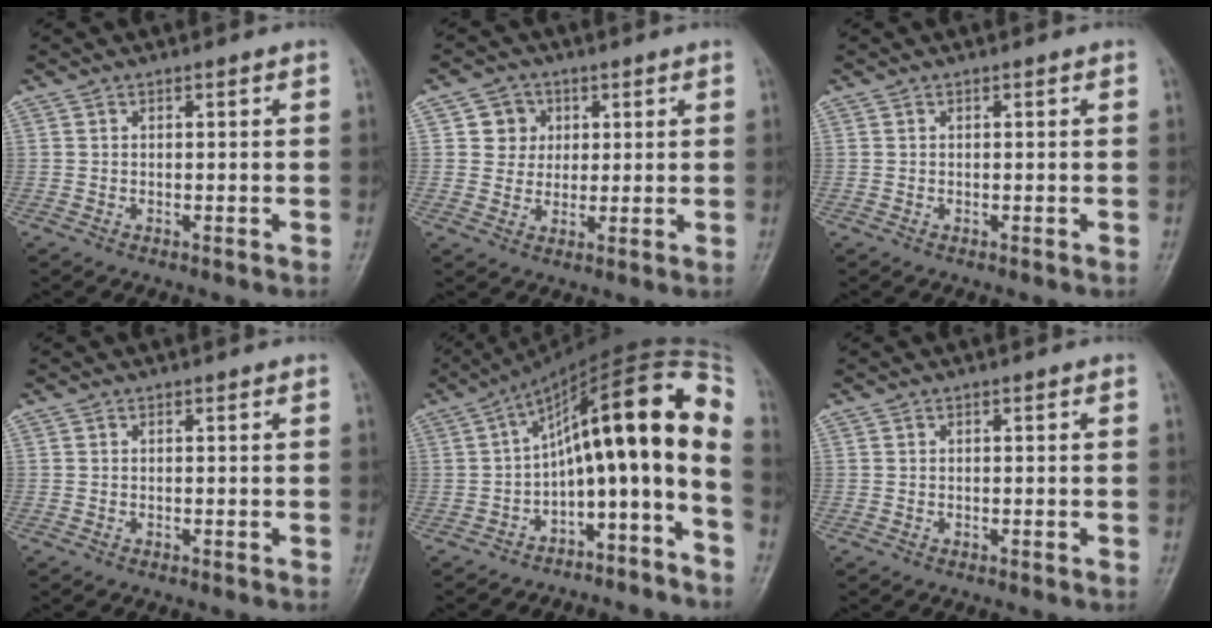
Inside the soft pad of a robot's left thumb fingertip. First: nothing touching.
{"total": 5.5, "force": [1.6, 5.1, 1.1], "torque": [0.016, 0.000, 0.022]}
{"total": 0.0}
{"total": 0.0}
{"total": 18.9, "force": [-6.2, 5.8, 16.8], "torque": [-0.224, 0.141, -0.088]}
{"total": 0.0}